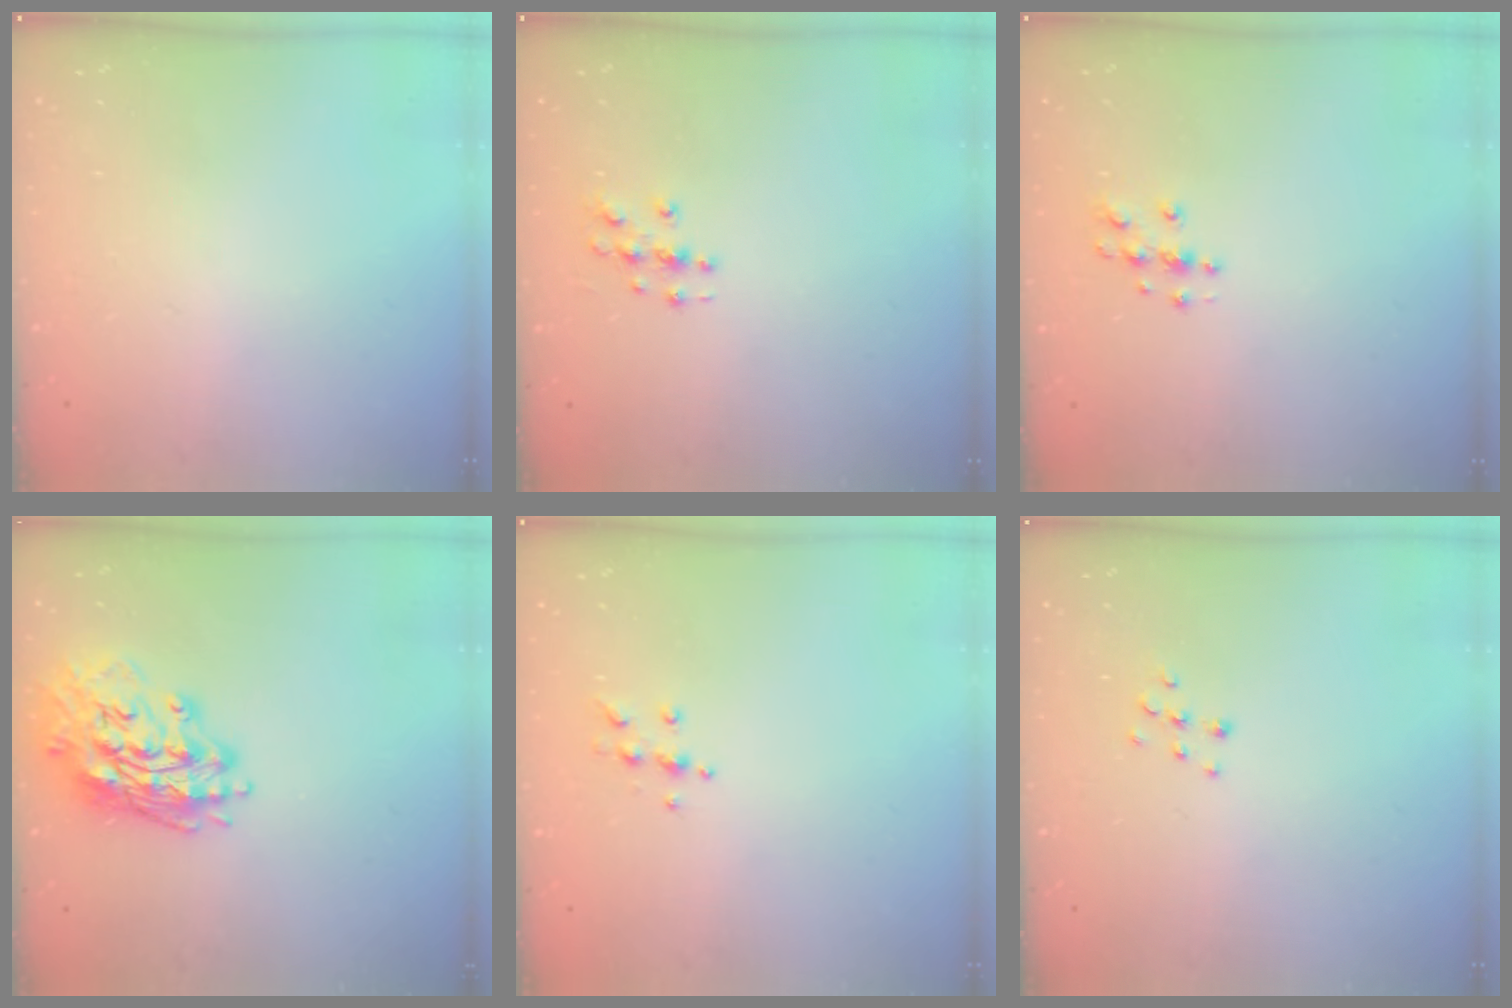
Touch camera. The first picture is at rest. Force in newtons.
{"total": 3.0, "press": 3.0, "slide": 0.3}
{"total": 3.8, "press": 3.8, "slide": 0.4}
{"total": 17.1, "press": 16.9, "slide": 2.4}
{"total": 5.0, "press": 4.9, "slide": 0.5}
{"total": 5.8, "press": 5.8, "slide": 0.3}